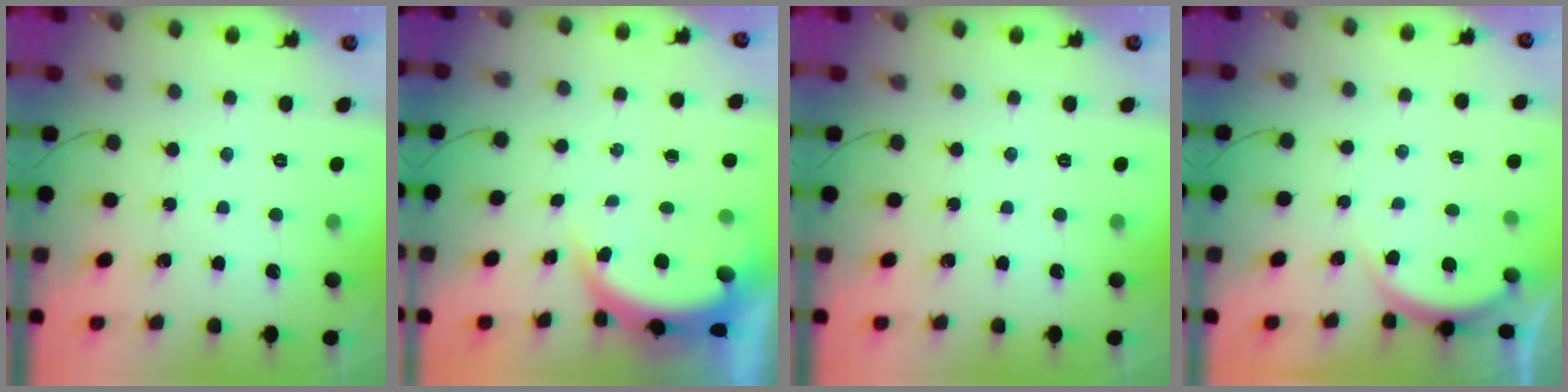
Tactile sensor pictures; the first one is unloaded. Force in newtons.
{"total": 4.5, "press": 4.5, "slide": 0.7}
{"total": 0.0}
{"total": 3.0, "press": 2.9, "slide": 0.5}